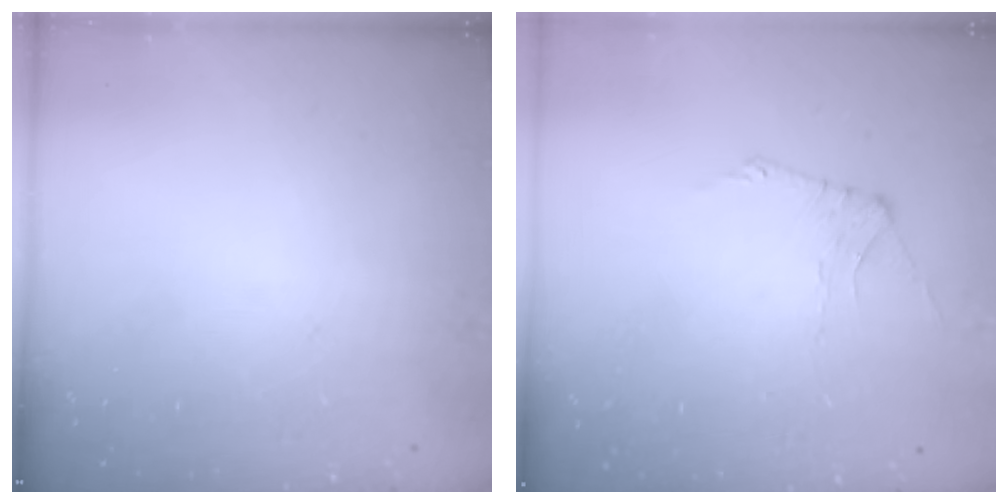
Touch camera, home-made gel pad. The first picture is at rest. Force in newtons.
{"total": 1.9, "press": 1.9, "slide": 0.5}